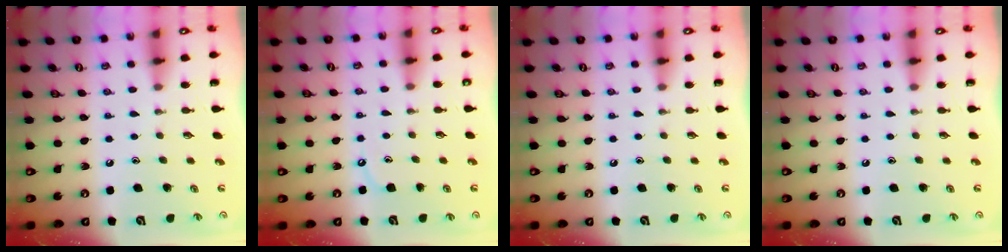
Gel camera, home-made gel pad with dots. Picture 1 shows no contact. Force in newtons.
{"total": 4.5, "press": 4.4, "slide": 0.6}
{"total": 0.0}
{"total": 0.0}